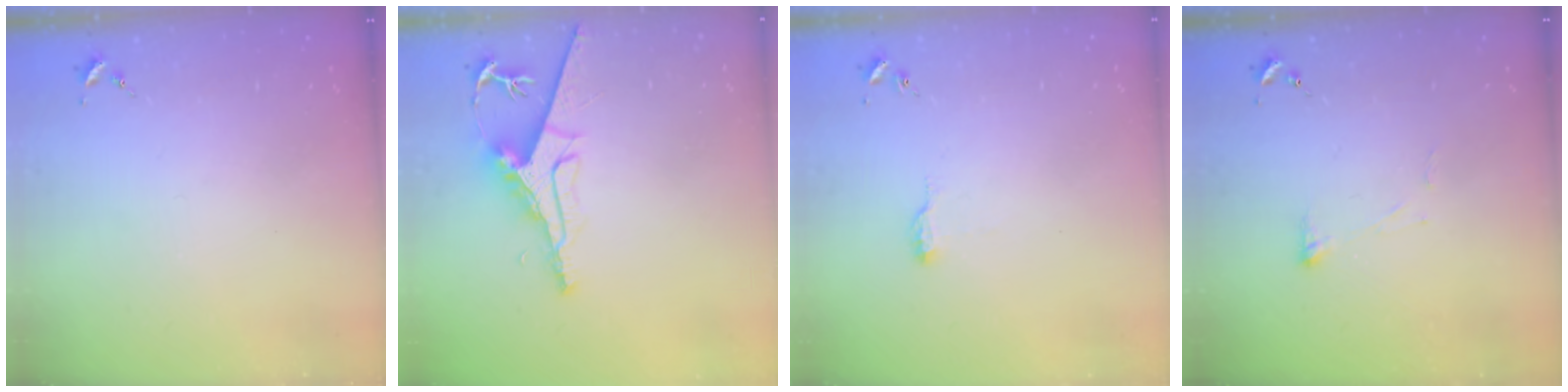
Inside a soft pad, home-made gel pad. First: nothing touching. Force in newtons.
{"total": 9.4, "press": 9.4, "slide": 0.9}
{"total": 8.0, "press": 8.0, "slide": 0.7}
{"total": 3.2, "press": 3.2, "slide": 0.6}